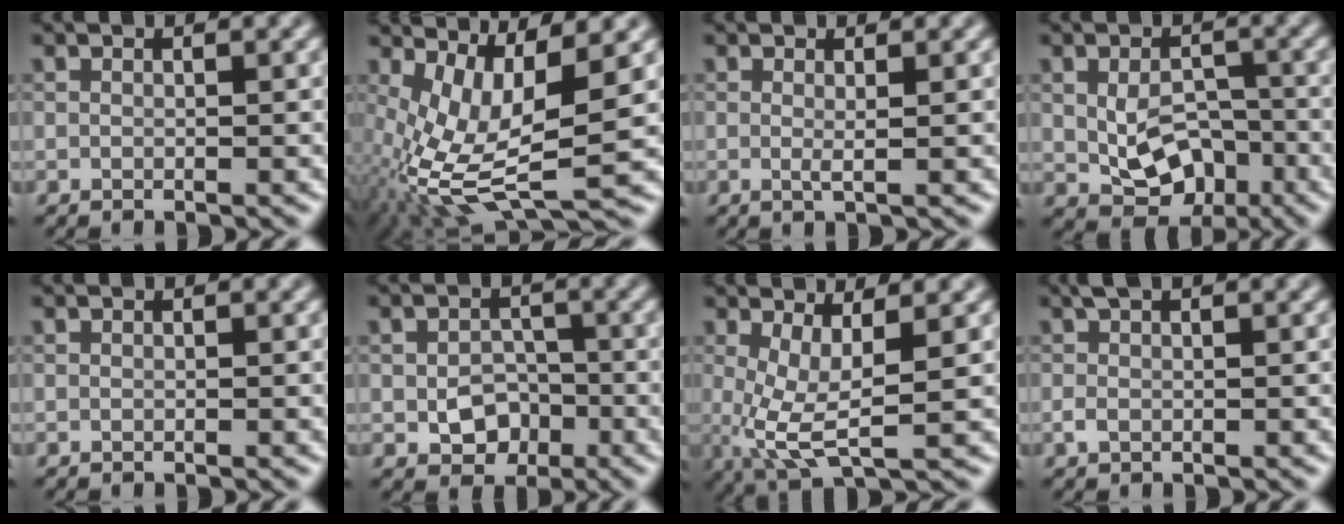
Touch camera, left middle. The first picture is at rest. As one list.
[{"total": 9.7, "force": [-0.7, 3.5, 9.1], "torque": [-0.197, -0.008, -0.008]}, {"total": 1.0, "force": [0.1, 0.2, 1.0], "torque": [-0.016, -0.003, -0.002]}, {"total": 5.2, "force": [-1.1, 3.5, 3.7], "torque": [-0.063, -0.012, -0.013]}, {"total": 0.0}, {"total": 3.4, "force": [-1.0, 2.6, 2.0], "torque": [-0.028, -0.003, -0.016]}, {"total": 5.0, "force": [0.4, 1.5, 4.8], "torque": [-0.097, -0.009, 0.010]}, {"total": 1.4, "force": [0.4, 0.8, 1.1], "torque": [-0.025, 0.006, 0.005]}]